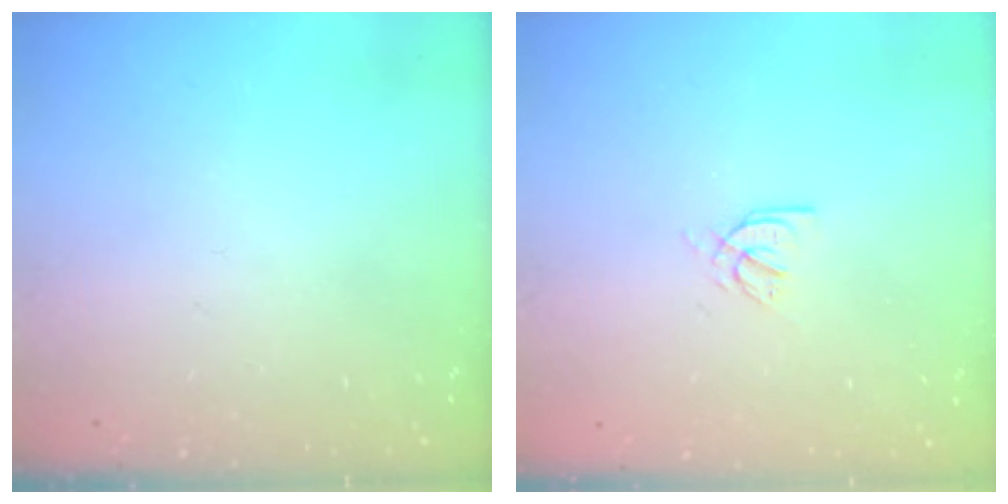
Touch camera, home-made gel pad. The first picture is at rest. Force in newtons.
{"total": 3.6, "press": 3.6, "slide": 0.2}